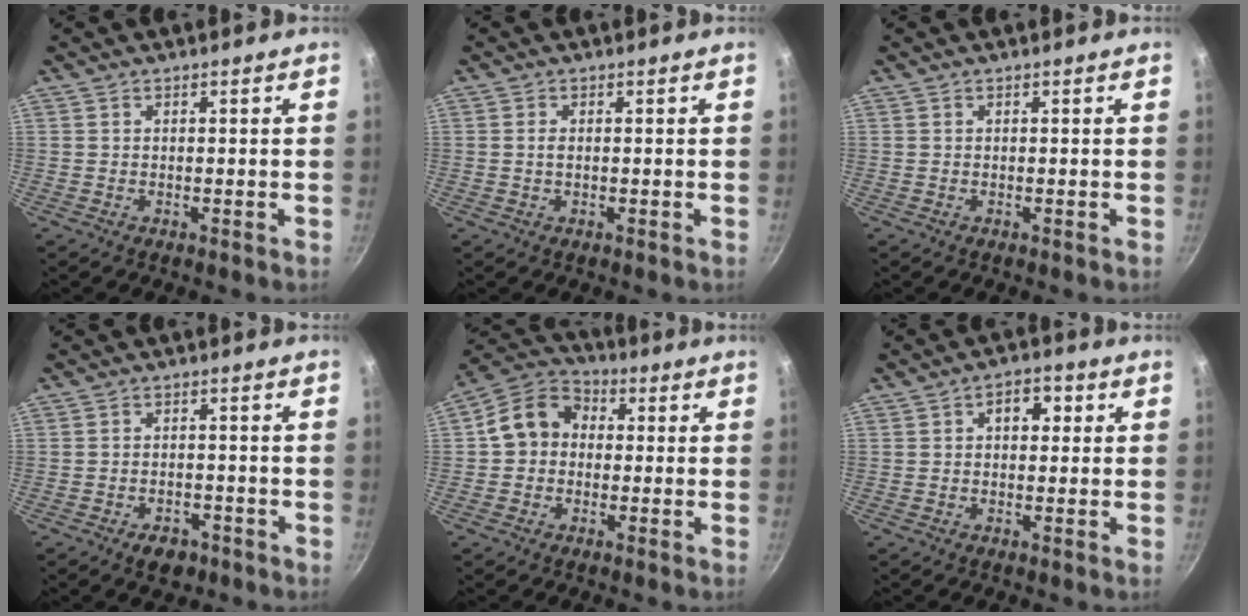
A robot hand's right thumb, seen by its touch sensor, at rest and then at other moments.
{"total": 3.1, "force": [0.1, 1.9, 2.4], "torque": [-0.048, 0.001, 0.000]}
{"total": 0.0}
{"total": 4.2, "force": [-2.6, 2.4, 2.2], "torque": [-0.024, 0.011, -0.036]}
{"total": 10.3, "force": [0.4, 8.6, 5.7], "torque": [-0.085, 0.032, -0.010]}
{"total": 4.9, "force": [1.2, 3.1, 3.6], "torque": [-0.034, 0.011, 0.012]}